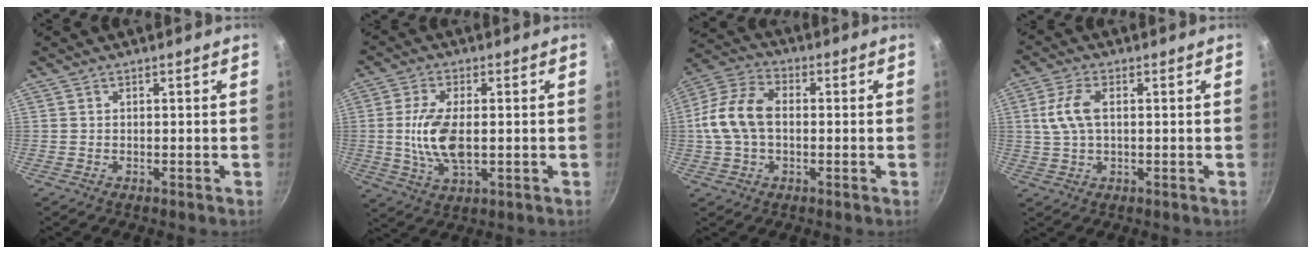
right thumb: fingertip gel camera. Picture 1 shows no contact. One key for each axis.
{"total": 10.1, "fx": -0.2, "fy": 4.9, "fz": 8.9, "tx": -0.175, "ty": -0.003, "tz": -0.005}
{"total": 11.9, "fx": -0.1, "fy": 7.8, "fz": 8.9, "tx": -0.165, "ty": 0.032, "tz": -0.016}
{"total": 6.8, "fx": 1.0, "fy": 3.7, "fz": 5.6, "tx": -0.118, "ty": 0.011, "tz": 0.017}